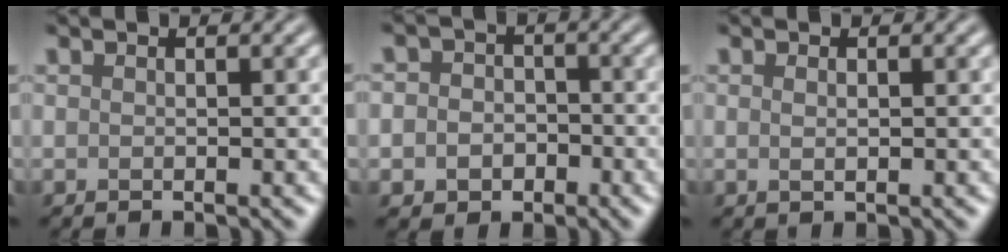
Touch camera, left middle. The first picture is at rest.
{"total": 4.2, "force": [-1.0, 3.7, 1.6], "torque": [-0.003, 0.006, -0.034]}
{"total": 0.6, "force": [0.1, 0.2, 0.6], "torque": [-0.011, 0.001, 0.003]}